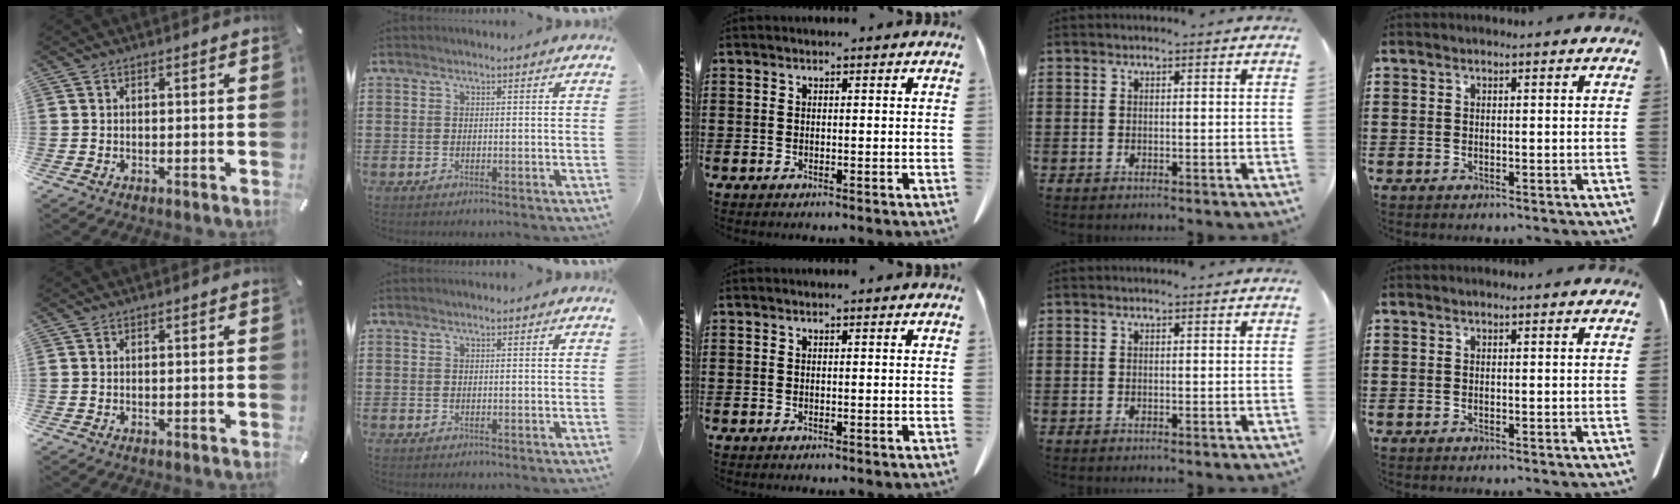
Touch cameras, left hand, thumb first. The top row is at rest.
{}